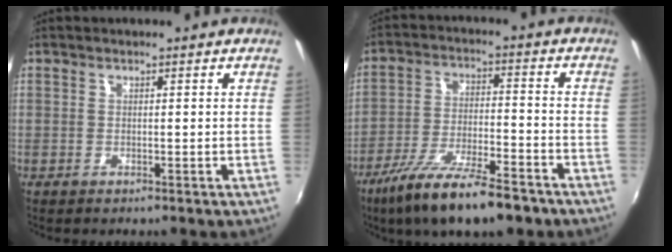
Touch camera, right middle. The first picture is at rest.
{"total": 15.9, "force": [-11.5, 3.5, 10.4], "torque": [-0.206, -0.039, -0.197]}